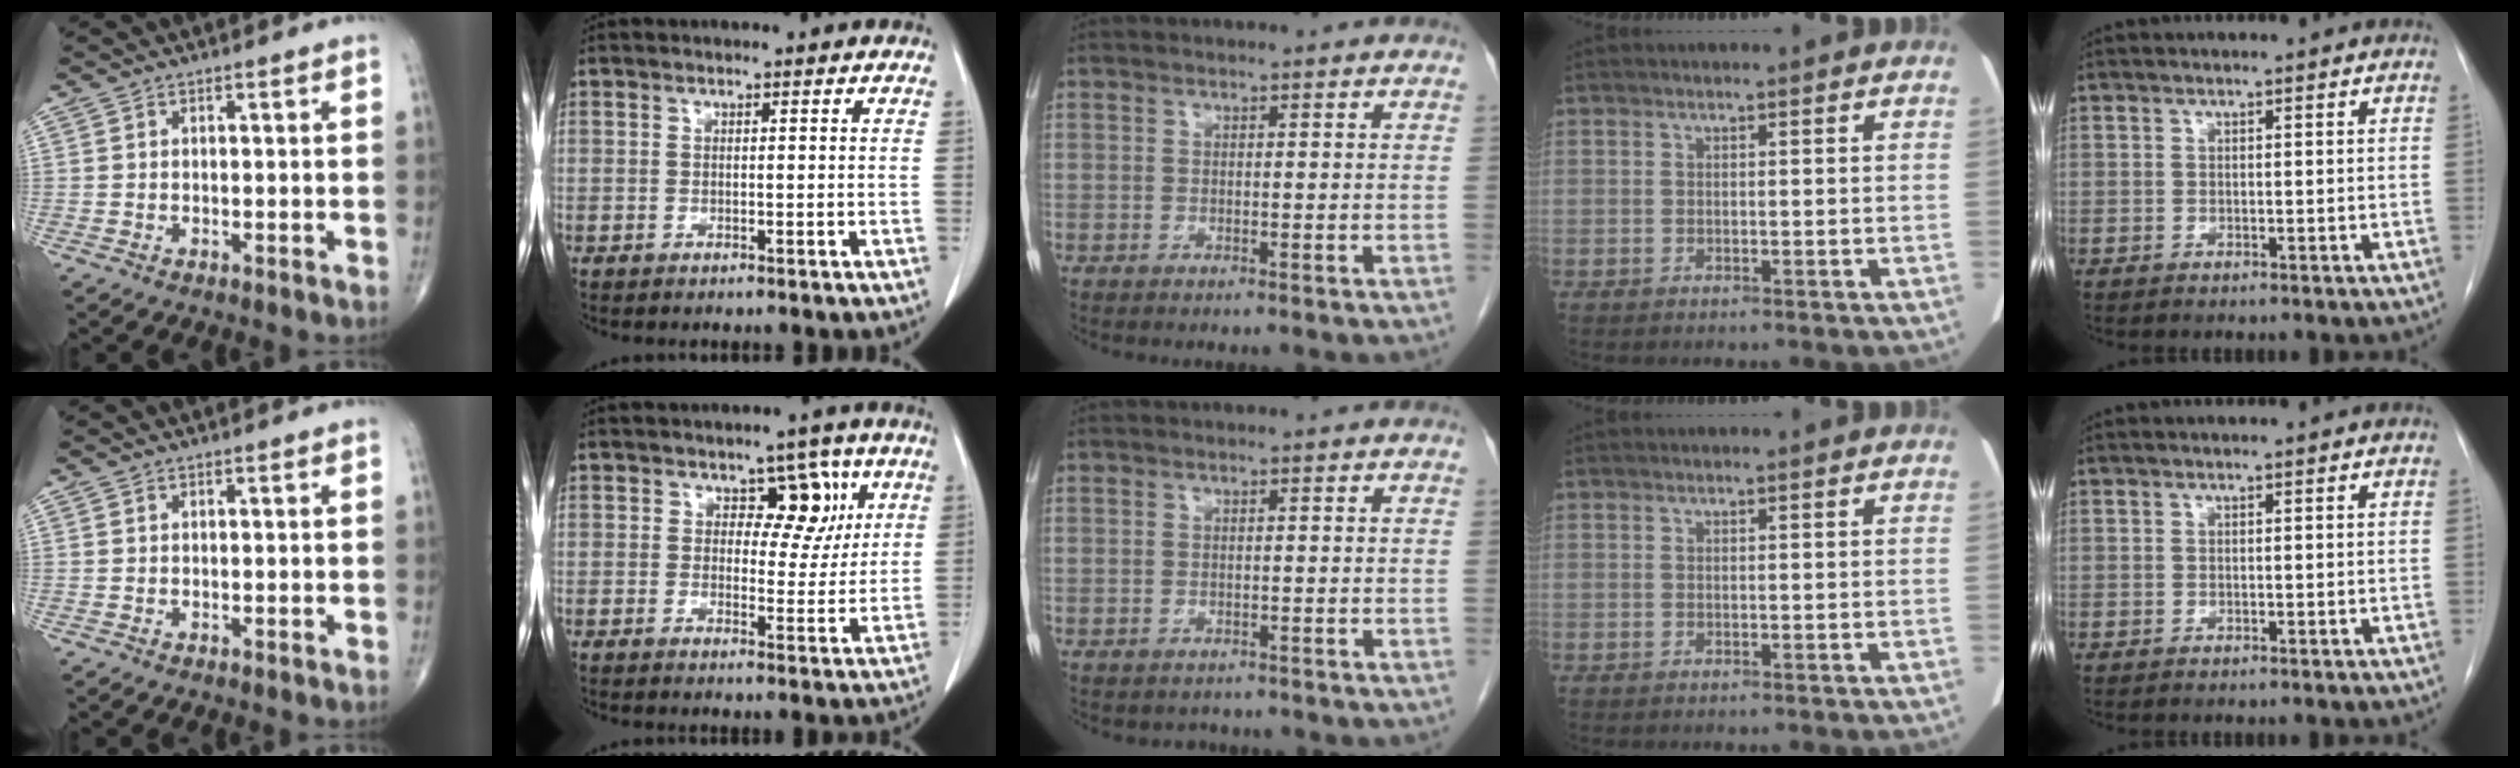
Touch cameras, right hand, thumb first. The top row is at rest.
{"index": {"total": 6.6, "force": [2.6, 4.2, 4.4], "torque": [-0.040, 0.010, 0.035]}, "middle": {"total": 1.7, "force": [-1.4, 0.9, 0.0], "torque": [-0.005, 0.000, -0.019]}}